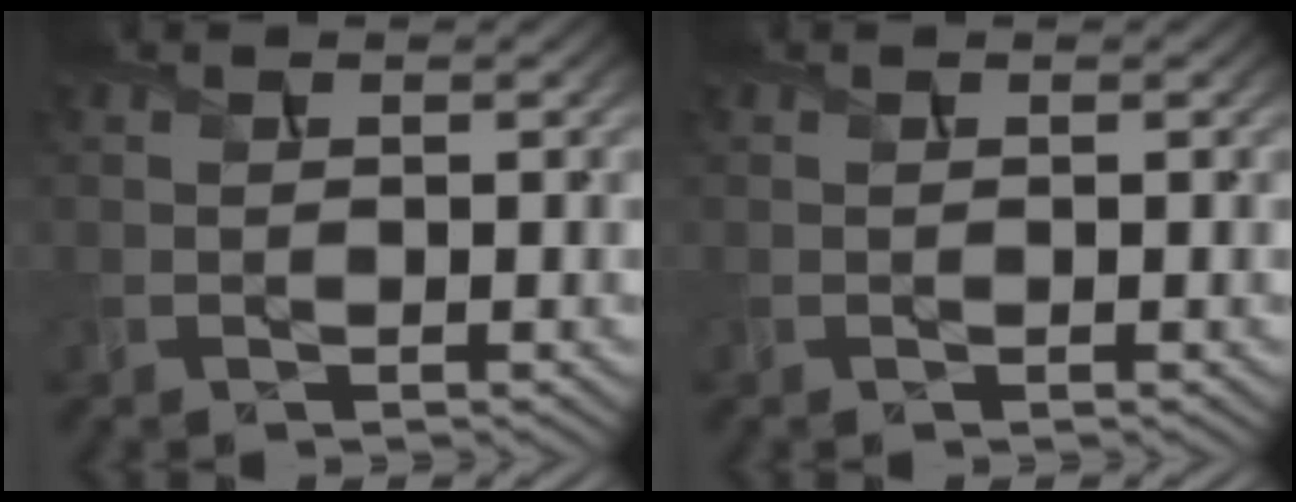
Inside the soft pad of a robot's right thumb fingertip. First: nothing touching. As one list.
[{"total": 0.0}]